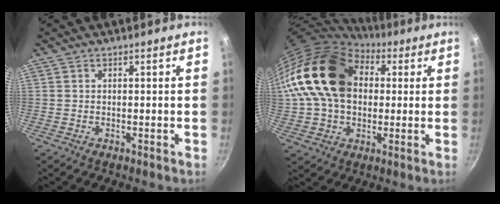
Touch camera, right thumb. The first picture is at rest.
{"total": 22.4, "force": [4.7, 16.0, 14.9], "torque": [-0.258, 0.032, 0.075]}